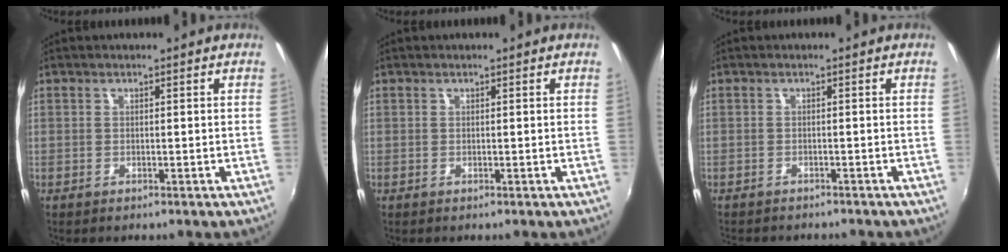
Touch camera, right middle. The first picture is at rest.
{"total": 0.0}
{"total": 4.2, "force": [-3.8, 1.1, 1.2], "torque": [-0.034, -0.015, -0.057]}